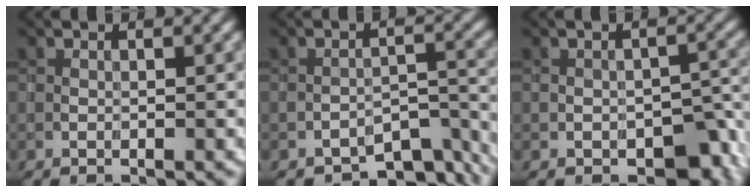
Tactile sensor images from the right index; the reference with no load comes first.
{"total": 5.2, "force": [-4.7, 1.6, 1.6], "torque": [-0.011, 0.000, -0.065]}
{"total": 5.1, "force": [-2.7, 3.1, 3.1], "torque": [-0.030, 0.000, -0.027]}